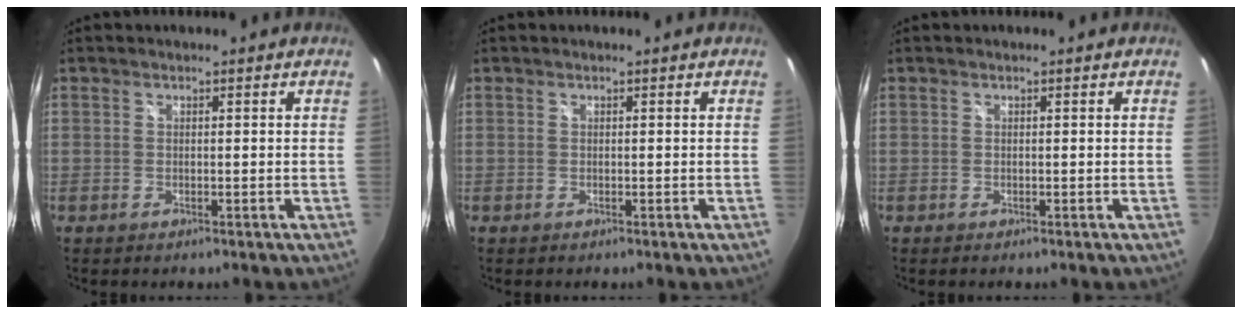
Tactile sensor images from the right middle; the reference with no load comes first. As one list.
[{"total": 0.0}, {"total": 0.0}]